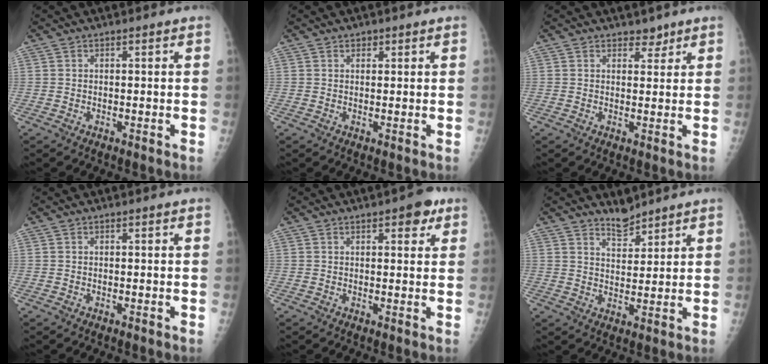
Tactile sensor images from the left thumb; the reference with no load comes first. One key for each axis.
{"total": 0.9, "fx": 0.5, "fy": 0.7, "fz": 0.3, "tx": 0.007, "ty": -0.003, "tz": 0.006}
{"total": 2.0, "fx": 1.5, "fy": 1.2, "fz": 0.4, "tx": 0.013, "ty": -0.010, "tz": 0.017}
{"total": 0.0}
{"total": 4.1, "fx": 2.2, "fy": 1.8, "fz": 2.9, "tx": -0.021, "ty": -0.005, "tz": 0.020}
{"total": 4.0, "fx": 3.7, "fy": 1.2, "fz": 0.9, "tx": -0.001, "ty": -0.035, "tz": 0.066}